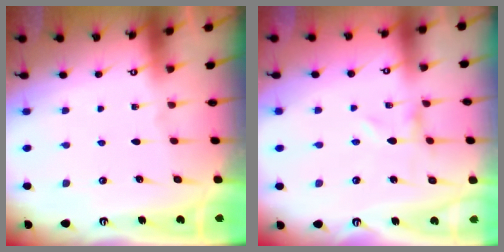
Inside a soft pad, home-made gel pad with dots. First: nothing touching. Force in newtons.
{"total": 0.0}